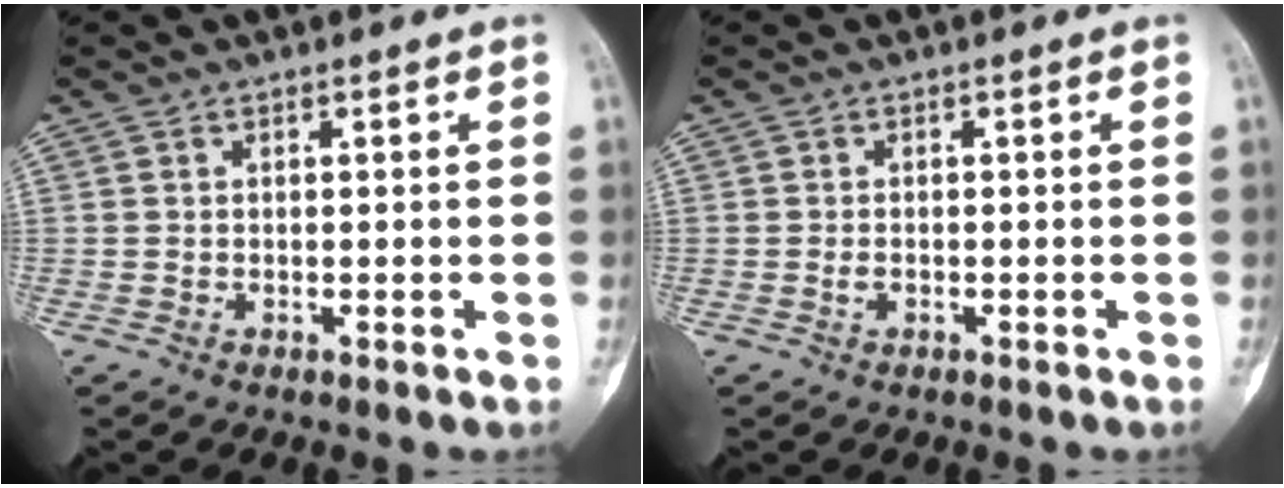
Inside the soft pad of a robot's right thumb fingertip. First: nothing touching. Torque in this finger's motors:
{"motor_torque": [0.24, 0.05, 0.12, -0.30, 0.00]}